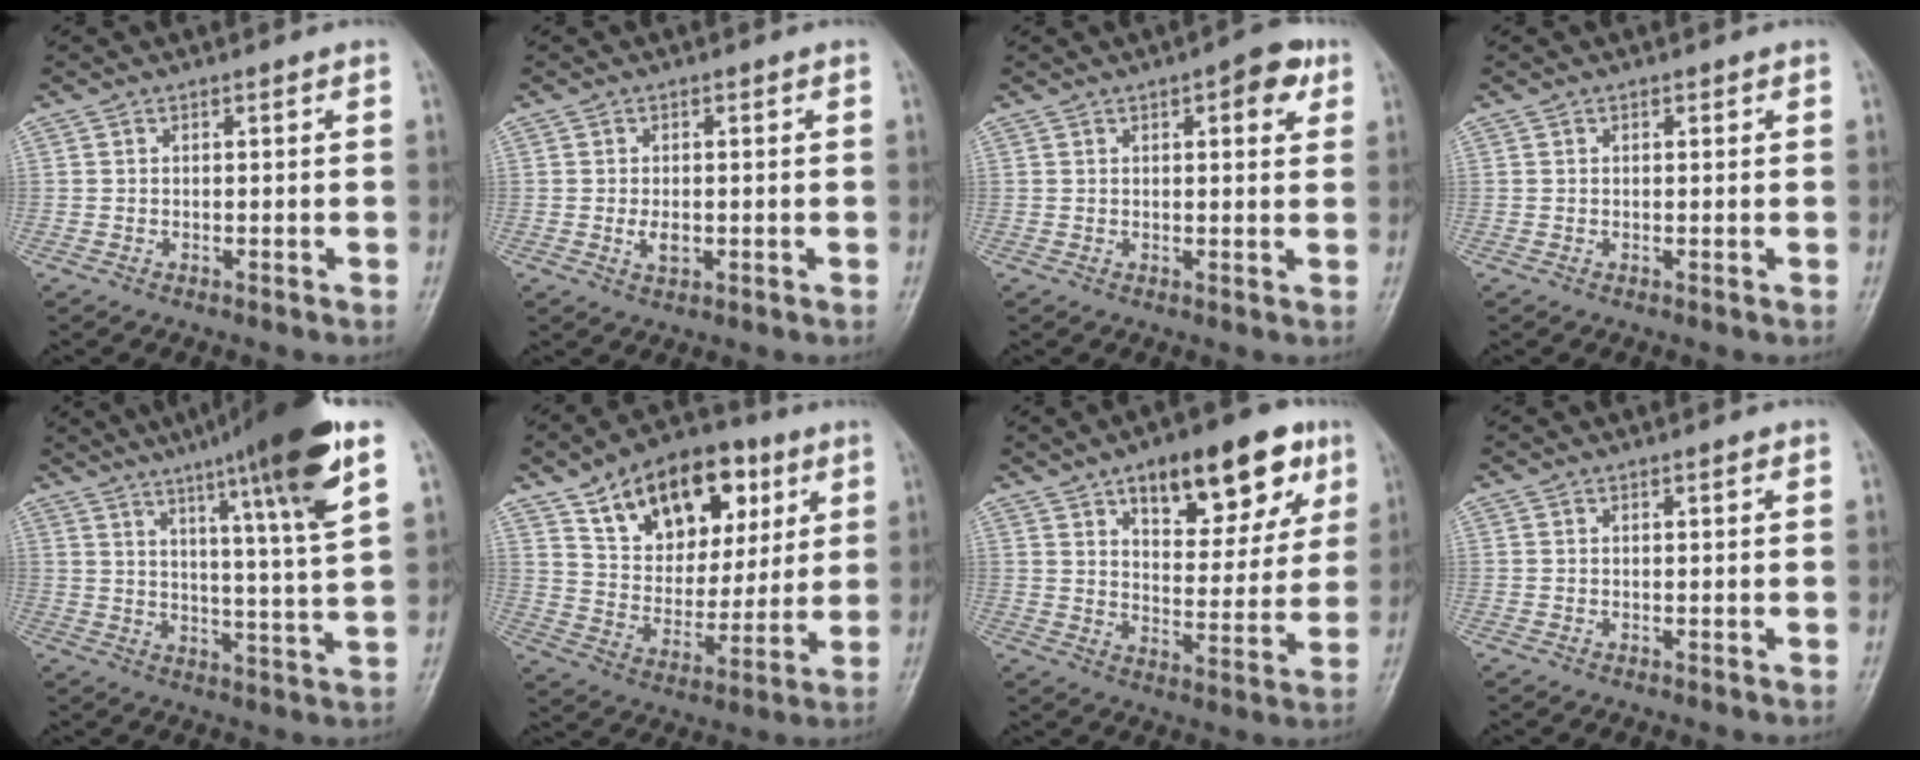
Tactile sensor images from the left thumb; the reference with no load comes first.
{"total": 3.0, "force": [-0.5, 1.9, 2.2], "torque": [-0.032, -0.003, -0.008]}
{"total": 6.1, "force": [2.8, 2.6, 4.8], "torque": [-0.037, -0.004, 0.028]}
{"total": 0.8, "force": [0.3, 0.6, 0.4], "torque": [0.004, 0.000, 0.003]}
{"total": 18.9, "force": [10.6, 1.0, 15.6], "torque": [-0.224, -0.039, 0.151]}
{"total": 21.2, "force": [10.1, 13.2, 13.2], "torque": [-0.155, -0.021, 0.169]}
{"total": 19.3, "force": [10.2, 8.5, 14.0], "torque": [-0.143, -0.032, 0.149]}
{"total": 0.8, "force": [0.4, 0.4, 0.6], "torque": [-0.003, 0.000, 0.005]}